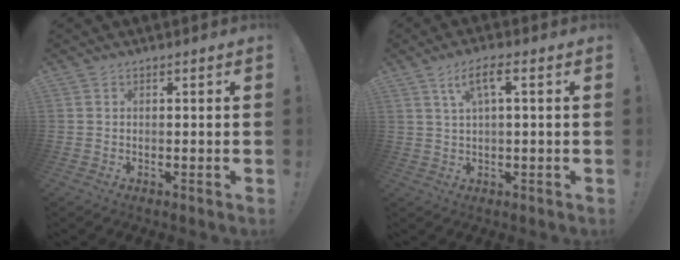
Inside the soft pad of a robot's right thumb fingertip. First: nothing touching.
{"total": 6.1, "force": [2.0, 1.3, 5.6], "torque": [-0.102, 0.002, 0.031]}